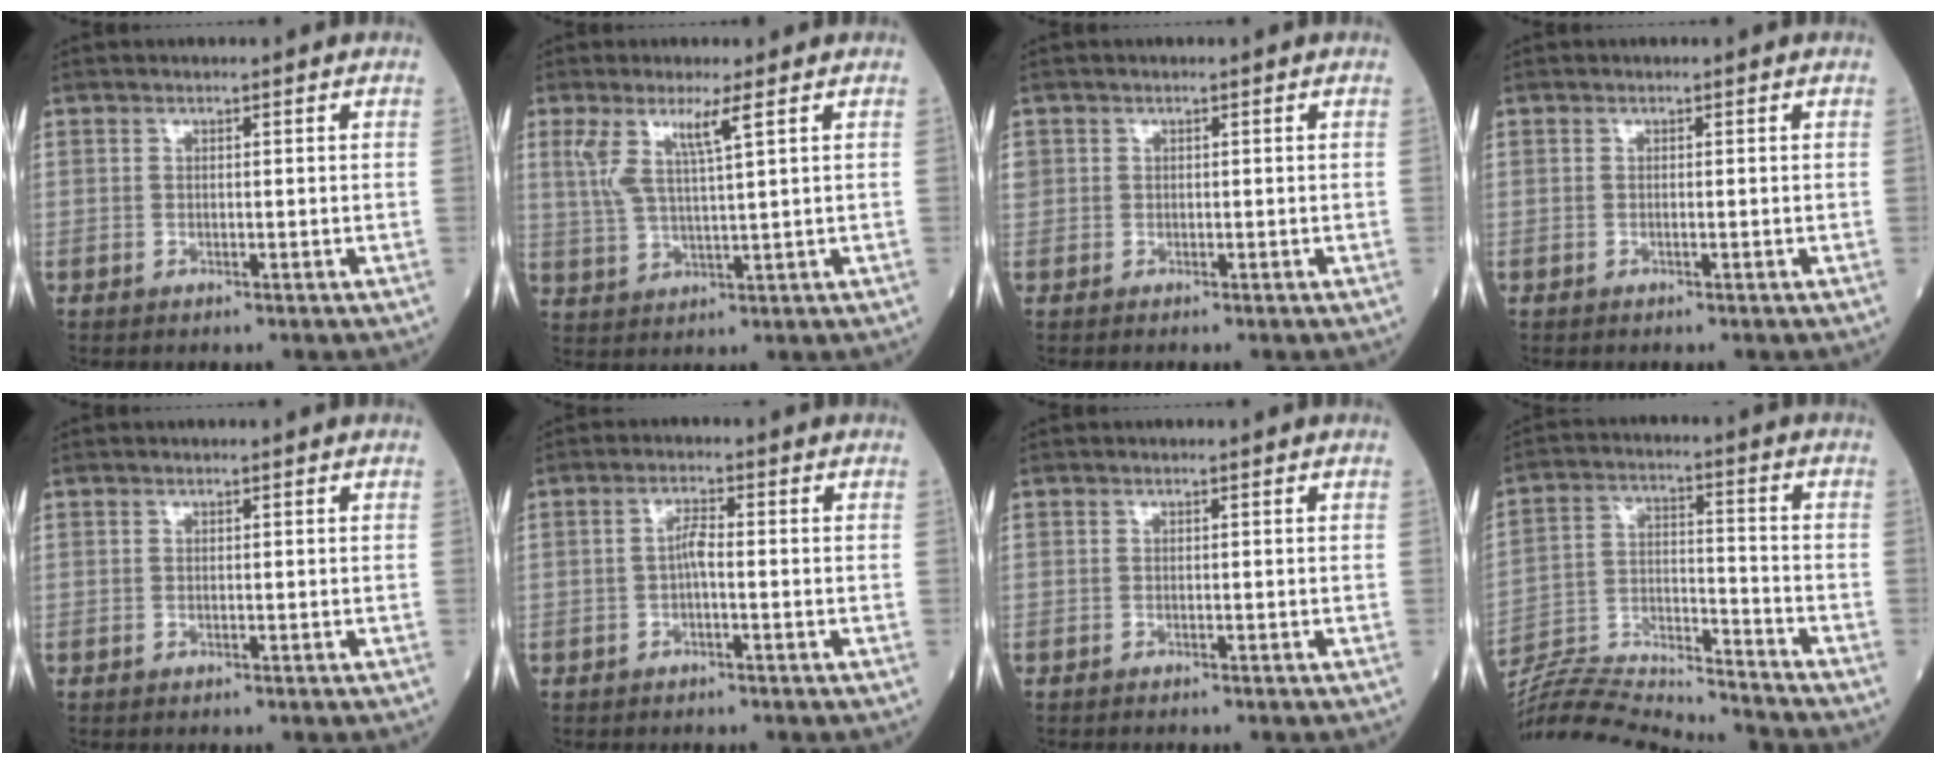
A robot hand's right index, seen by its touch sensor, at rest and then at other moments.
{"total": 6.0, "force": [2.9, 0.1, 5.3], "torque": [-0.114, 0.005, 0.061]}
{"total": 1.0, "force": [-0.1, 1.0, 0.1], "torque": [-0.003, 0.008, -0.004]}
{"total": 0.0}
{"total": 0.0}
{"total": 2.3, "force": [-0.5, 0.5, 2.2], "torque": [-0.039, 0.004, -0.011]}
{"total": 0.7, "force": [-0.7, 0.0, 0.2], "torque": [-0.003, -0.001, -0.011]}
{"total": 19.6, "force": [-19.0, 0.4, 4.9], "torque": [-0.110, 0.003, -0.313]}